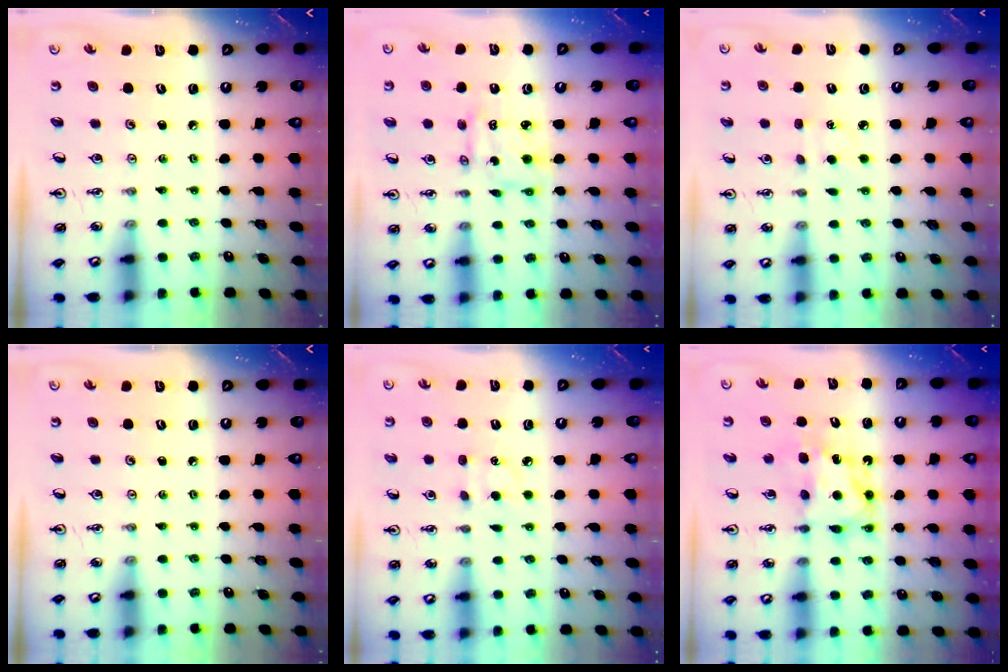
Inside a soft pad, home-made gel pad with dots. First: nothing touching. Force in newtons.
{"total": 4.4, "press": 4.4, "slide": 0.2}
{"total": 3.8, "press": 3.7, "slide": 0.4}
{"total": 0.0}
{"total": 6.1, "press": 6.1, "slide": 0.7}
{"total": 6.7, "press": 6.7, "slide": 0.5}